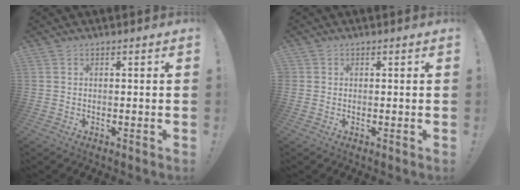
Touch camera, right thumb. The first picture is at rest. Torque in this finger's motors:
{"motor_torque": [0.01, 0.17, -0.11, 0.04, -0.01]}